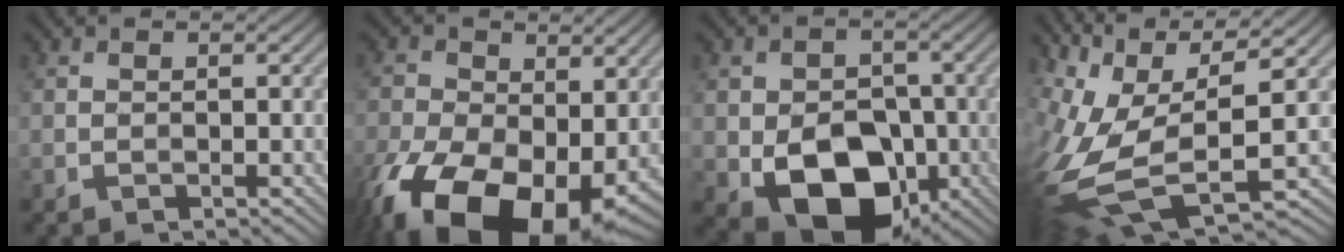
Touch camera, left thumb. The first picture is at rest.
{"total": 18.1, "force": [-6.6, 10.8, 12.9], "torque": [-0.279, -0.041, -0.094]}
{"total": 11.9, "force": [-3.8, 8.2, 7.7], "torque": [-0.131, -0.027, -0.068]}
{"total": 14.0, "force": [0.8, 6.3, 12.5], "torque": [-0.294, -0.019, 0.035]}